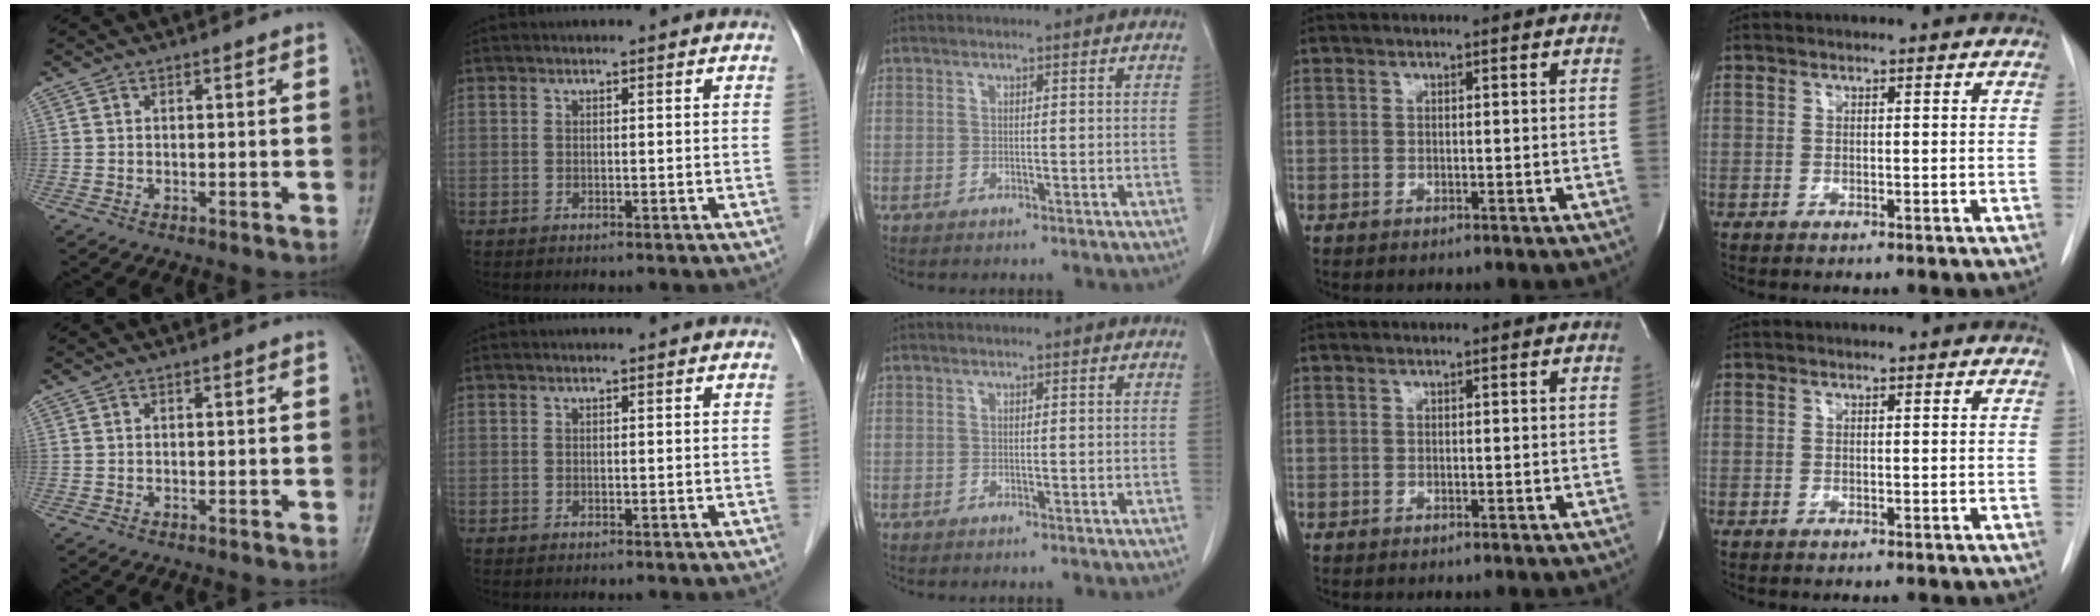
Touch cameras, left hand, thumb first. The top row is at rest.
{}